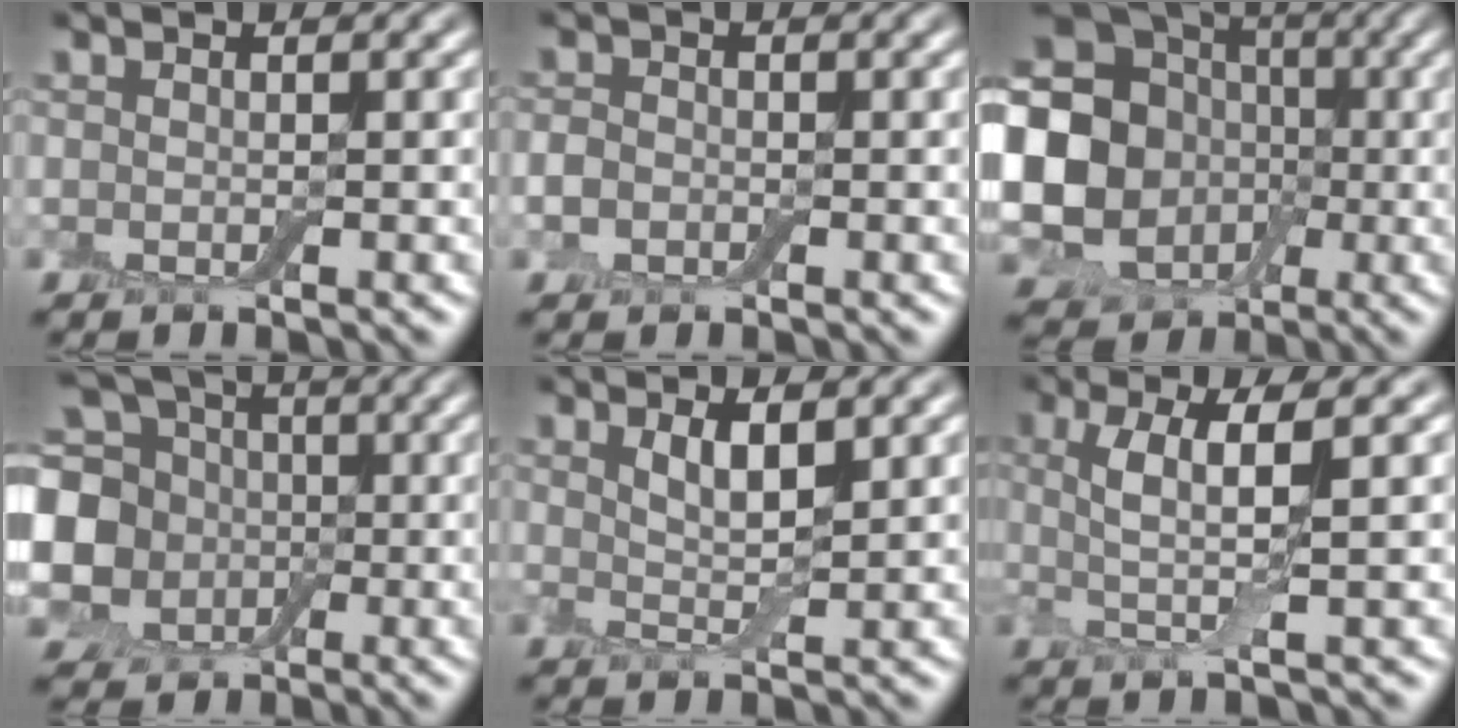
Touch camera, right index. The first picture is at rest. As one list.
[{"total": 1.5, "force": [-0.7, 1.2, 0.6], "torque": [-0.011, -0.003, -0.021]}, {"total": 16.6, "force": [-0.4, 15.0, 7.2], "torque": [-0.170, -0.002, -0.042]}, {"total": 10.8, "force": [0.6, 9.2, 5.6], "torque": [-0.141, -0.002, -0.001]}, {"total": 2.5, "force": [1.1, 0.5, 2.2], "torque": [-0.041, -0.007, 0.020]}, {"total": 5.0, "force": [0.7, 1.0, 4.8], "torque": [-0.100, -0.001, 0.011]}]